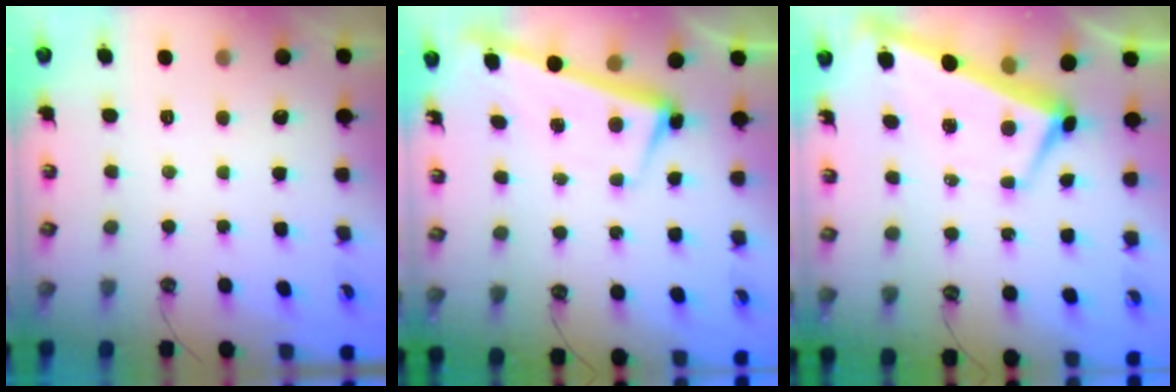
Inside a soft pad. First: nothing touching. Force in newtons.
{"total": 2.6, "press": 2.4, "slide": 1.0}
{"total": 1.6, "press": 1.2, "slide": 0.9}